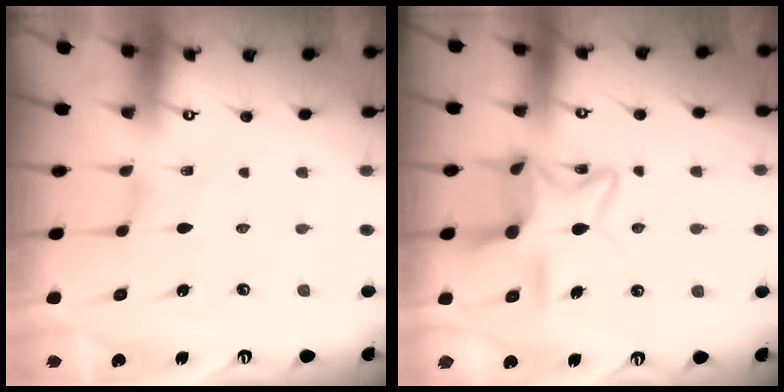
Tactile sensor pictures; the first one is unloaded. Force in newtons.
{"total": 12.4, "press": 12.4, "slide": 1.0}